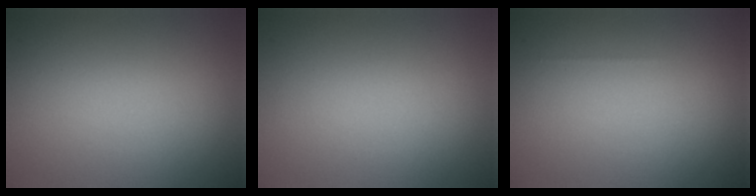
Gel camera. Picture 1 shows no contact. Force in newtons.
{"total": 0.0}
{"total": 0.0}